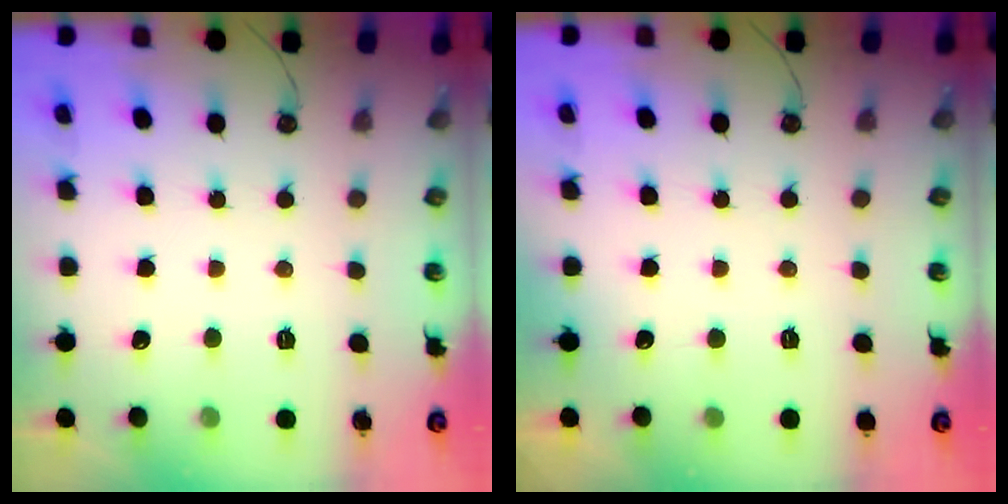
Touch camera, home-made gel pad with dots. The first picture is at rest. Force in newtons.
{"total": 1.7, "press": 0.3, "slide": 1.7}